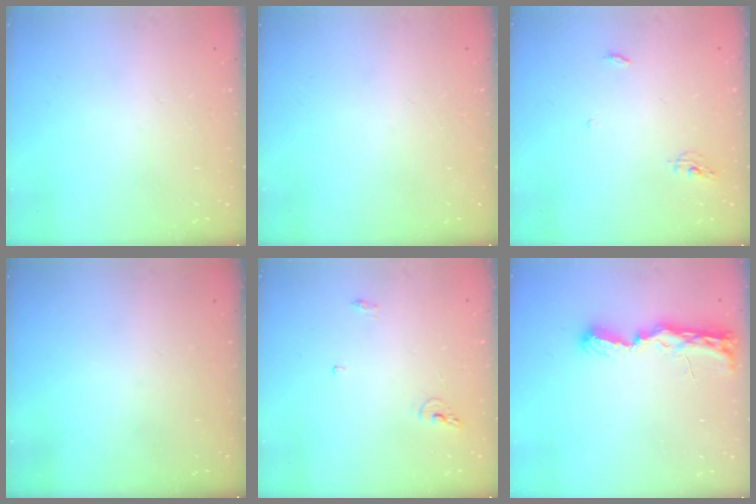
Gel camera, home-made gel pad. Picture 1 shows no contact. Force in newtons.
{"total": 0.0}
{"total": 4.2, "press": 4.2, "slide": 0.4}
{"total": 0.0}
{"total": 6.6, "press": 6.6, "slide": 0.7}
{"total": 7.7, "press": 7.7, "slide": 0.5}